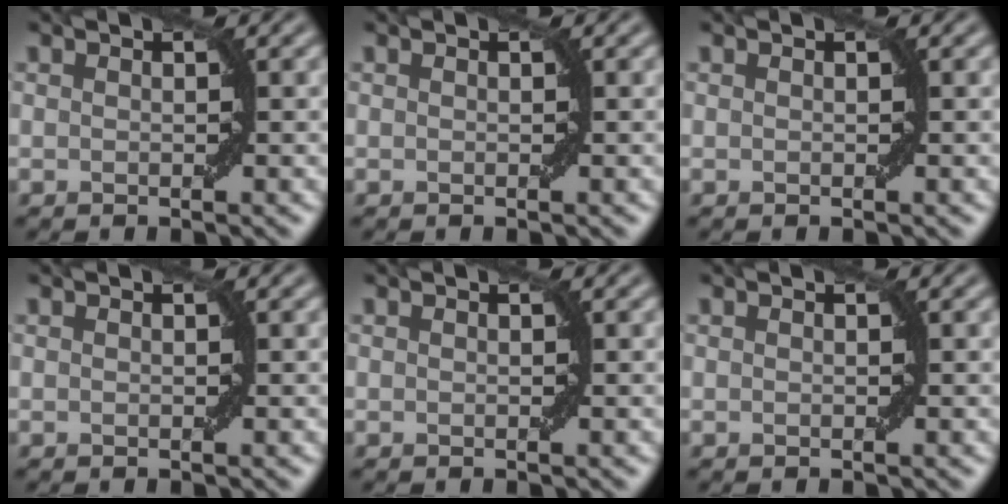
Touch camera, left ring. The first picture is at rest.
{"total": 0.0}
{"total": 0.0}
{"total": 0.0}
{"total": 0.0}
{"total": 0.0}